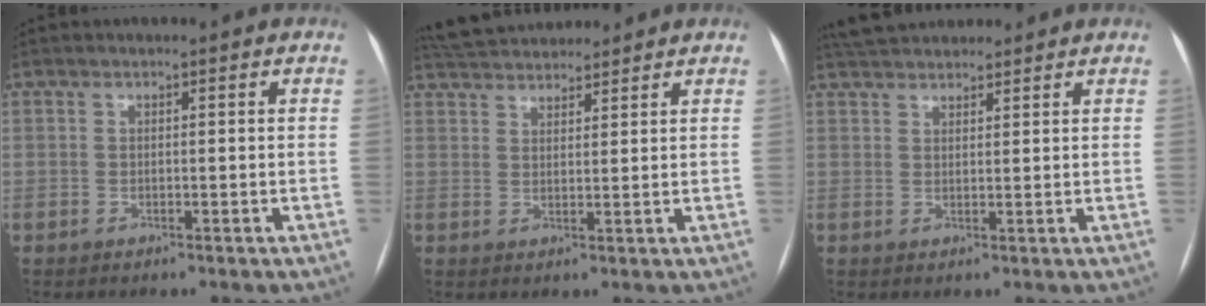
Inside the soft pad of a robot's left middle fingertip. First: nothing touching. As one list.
[{"total": 9.0, "force": [8.5, 1.8, 2.3], "torque": [-0.048, 0.034, 0.141]}, {"total": 7.7, "force": [7.0, 2.1, 2.5], "torque": [-0.045, 0.039, 0.117]}]